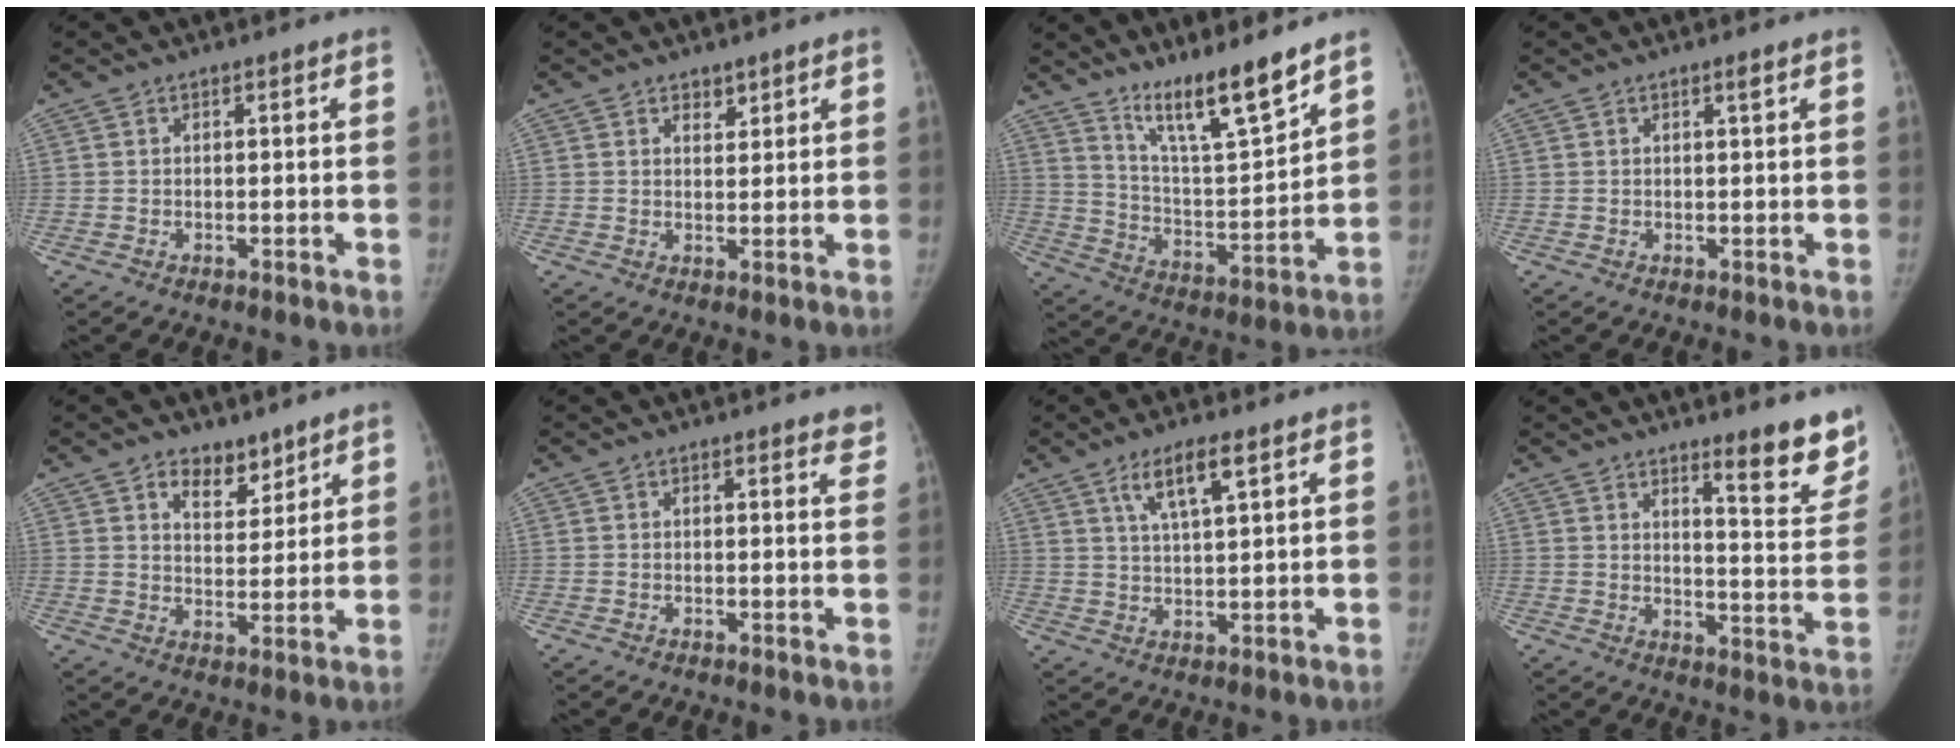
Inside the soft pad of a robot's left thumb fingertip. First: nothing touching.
{"total": 2.1, "force": [1.7, 1.1, 0.6], "torque": [0.008, -0.011, 0.025]}
{"total": 13.9, "force": [10.8, 1.6, 8.6], "torque": [-0.126, -0.080, 0.196]}
{"total": 0.9, "force": [0.5, -0.1, 0.6], "torque": [-0.008, -0.002, 0.010]}
{"total": 6.3, "force": [4.5, 3.6, 2.6], "torque": [-0.010, -0.033, 0.078]}
{"total": 2.7, "force": [2.3, 0.8, 1.1], "torque": [0.004, -0.010, 0.015]}
{"total": 6.9, "force": [3.8, 1.5, 5.5], "torque": [-0.099, -0.016, 0.073]}
{"total": 12.0, "force": [8.8, 2.3, 7.9], "torque": [-0.061, -0.071, 0.118]}